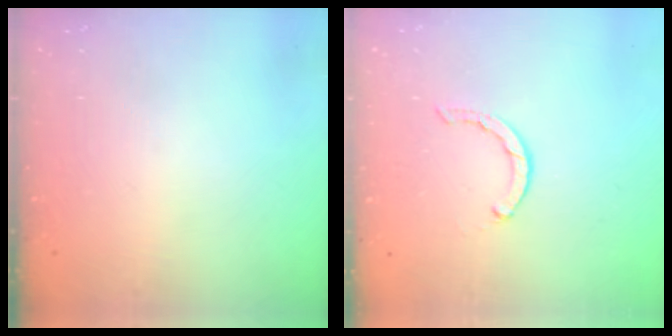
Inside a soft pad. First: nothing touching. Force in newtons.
{"total": 1.6, "press": 1.5, "slide": 0.4}